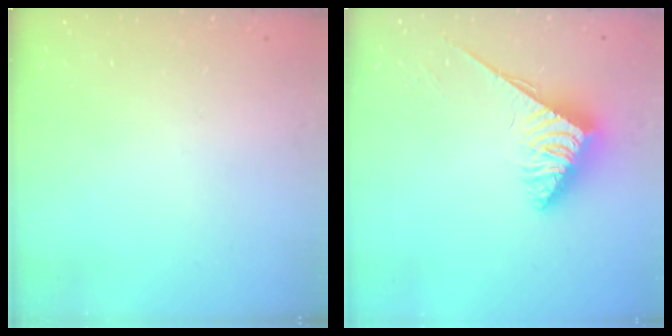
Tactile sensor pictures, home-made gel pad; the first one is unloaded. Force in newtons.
{"total": 3.8, "press": 3.7, "slide": 0.6}